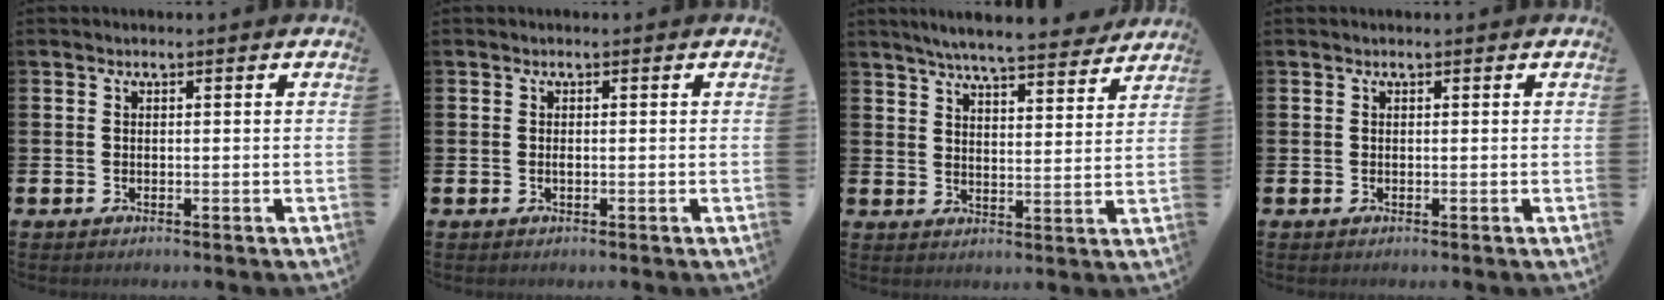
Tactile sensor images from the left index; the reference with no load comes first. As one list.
[{"total": 0.5, "force": [0.0, 0.2, 0.5], "torque": [-0.015, 0.002, 0.001]}, {"total": 6.8, "force": [6.5, 0.4, 1.9], "torque": [-0.037, -0.046, 0.110]}, {"total": 0.0}]